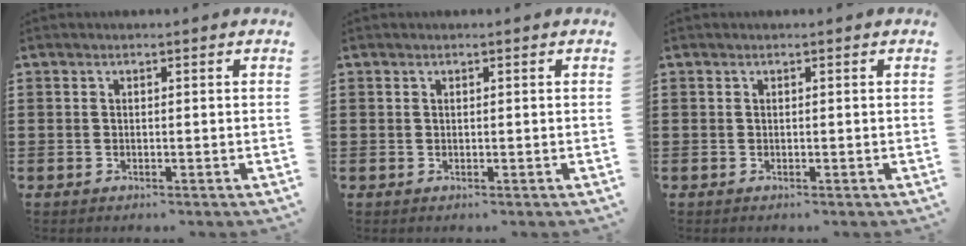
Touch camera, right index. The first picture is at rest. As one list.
[{"total": 0.0}, {"total": 0.0}]